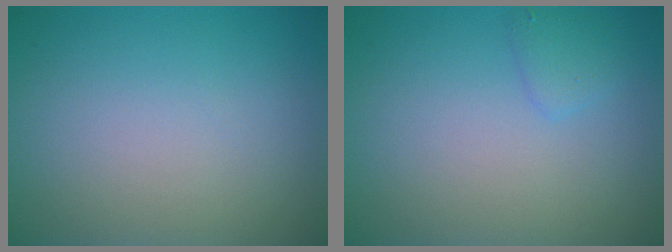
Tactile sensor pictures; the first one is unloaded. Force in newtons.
{"total": 1.2, "press": 1.2, "slide": 0.1}